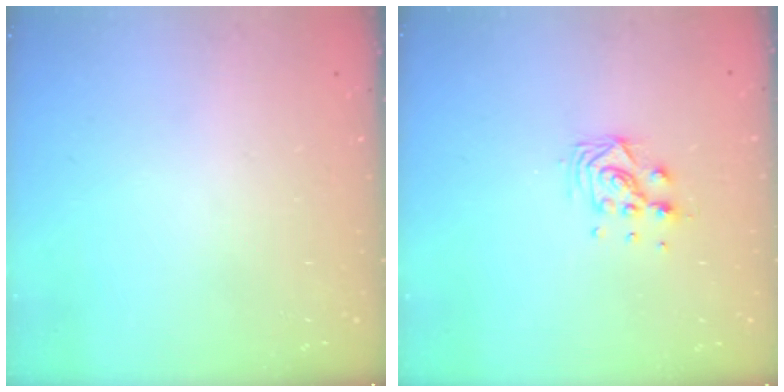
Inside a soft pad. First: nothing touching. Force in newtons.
{"total": 7.3, "press": 7.3, "slide": 0.6}